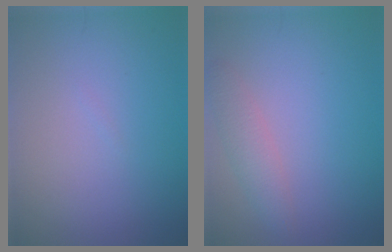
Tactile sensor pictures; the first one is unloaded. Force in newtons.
{"total": 2.1, "press": 2.1, "slide": 0.1}